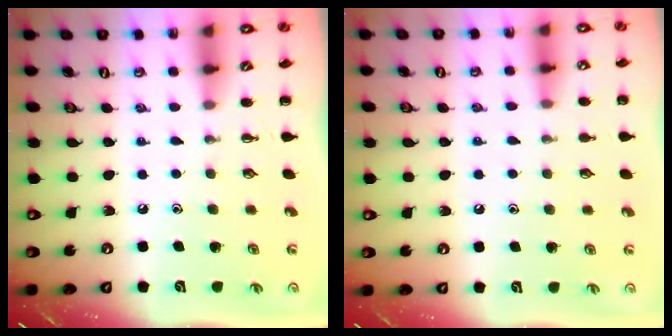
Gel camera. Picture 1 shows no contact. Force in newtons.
{"total": 6.1, "press": 5.8, "slide": 2.0}